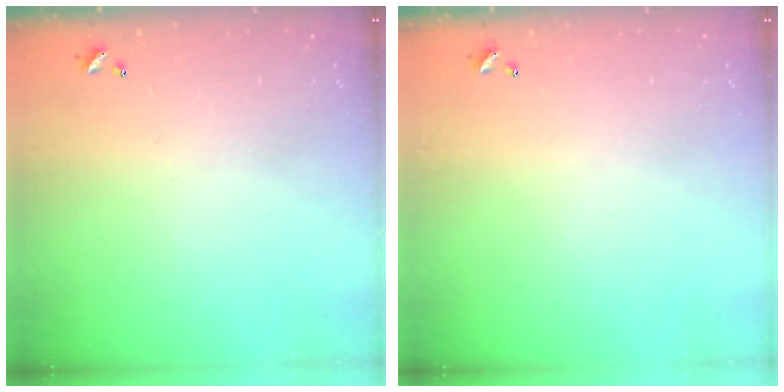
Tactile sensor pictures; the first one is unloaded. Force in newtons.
{"total": 0.0}